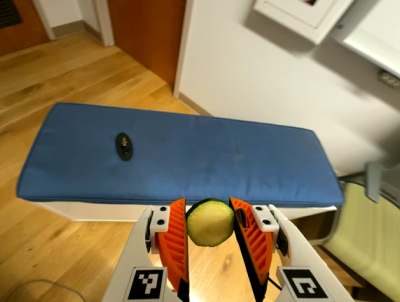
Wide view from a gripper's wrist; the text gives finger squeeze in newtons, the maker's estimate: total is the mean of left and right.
{"total": 8.5, "left": 8.3, "right": 8.7}